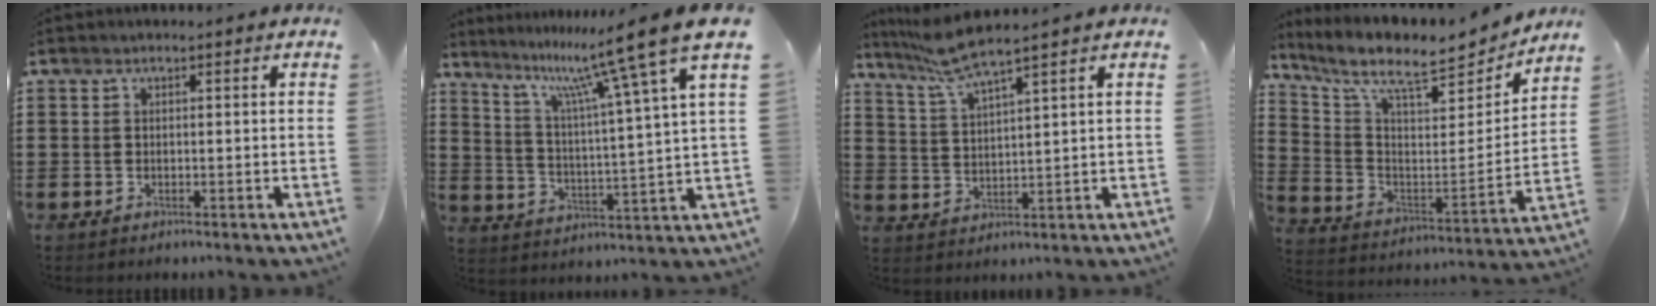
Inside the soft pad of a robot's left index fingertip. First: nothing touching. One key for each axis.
{"total": 12.4, "fx": 9.4, "fy": -0.3, "fz": 8.0, "tx": -0.156, "ty": -0.063, "tz": 0.143}
{"total": 6.1, "fx": 5.0, "fy": -0.2, "fz": 3.4, "tx": -0.084, "ty": -0.013, "tz": 0.088}
{"total": 9.8, "fx": 8.2, "fy": 2.0, "fz": 4.9, "tx": -0.118, "ty": -0.063, "tz": 0.133}